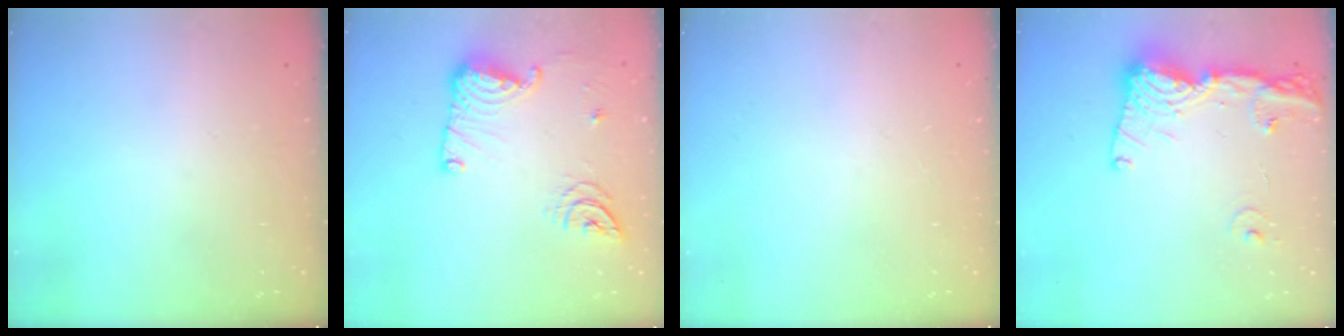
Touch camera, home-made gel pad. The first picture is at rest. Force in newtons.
{"total": 14.3, "press": 14.2, "slide": 1.4}
{"total": 0.0}
{"total": 16.5, "press": 16.4, "slide": 2.1}